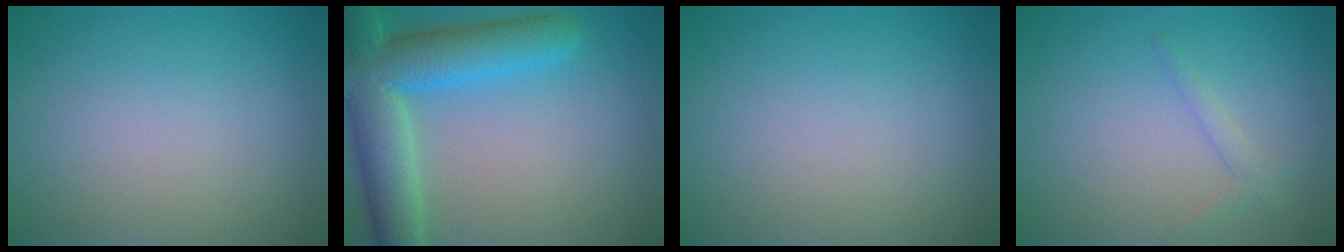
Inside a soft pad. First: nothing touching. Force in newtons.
{"total": 9.1, "press": 9.1, "slide": 0.3}
{"total": 0.0}
{"total": 1.1, "press": 1.1, "slide": 0.1}